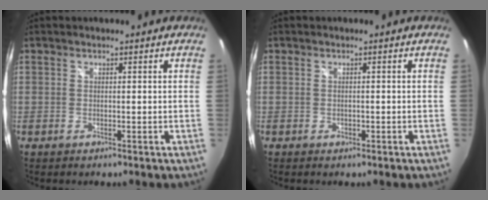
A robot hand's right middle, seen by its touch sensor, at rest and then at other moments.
{"total": 0.7, "force": [-0.4, 0.6, 0.2], "torque": [-0.002, 0.000, -0.004]}